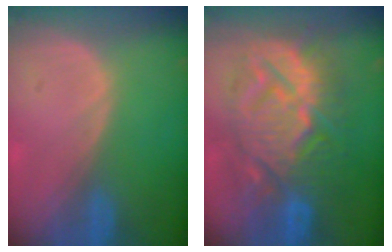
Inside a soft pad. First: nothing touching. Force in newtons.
{"total": 13.7, "press": 13.6, "slide": 1.3}